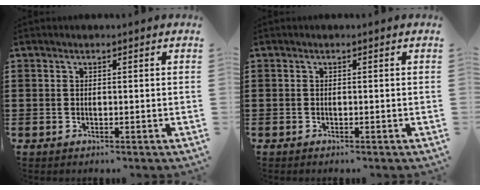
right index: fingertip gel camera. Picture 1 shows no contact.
{"total": 0.0}